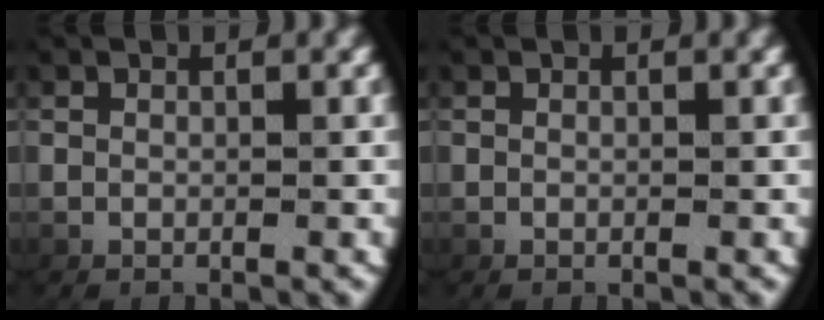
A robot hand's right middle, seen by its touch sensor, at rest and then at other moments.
{"total": 0.0}